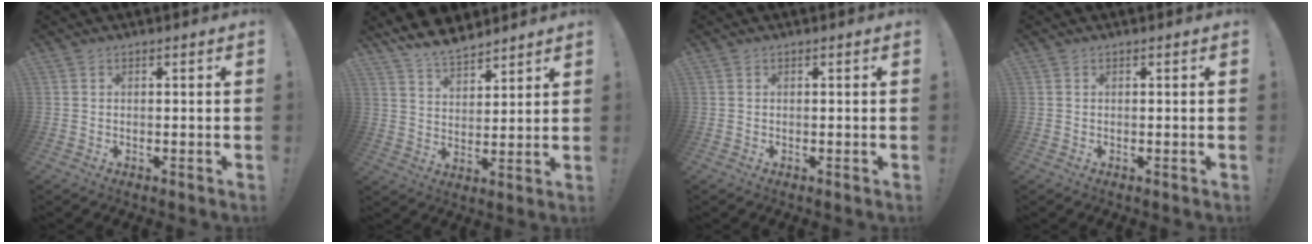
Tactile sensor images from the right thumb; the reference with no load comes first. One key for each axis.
{"total": 9.0, "fx": 7.8, "fy": 3.4, "fz": 2.8, "tx": -0.050, "ty": -0.054, "tz": 0.149}
{"total": 0.0}
{"total": 0.0}